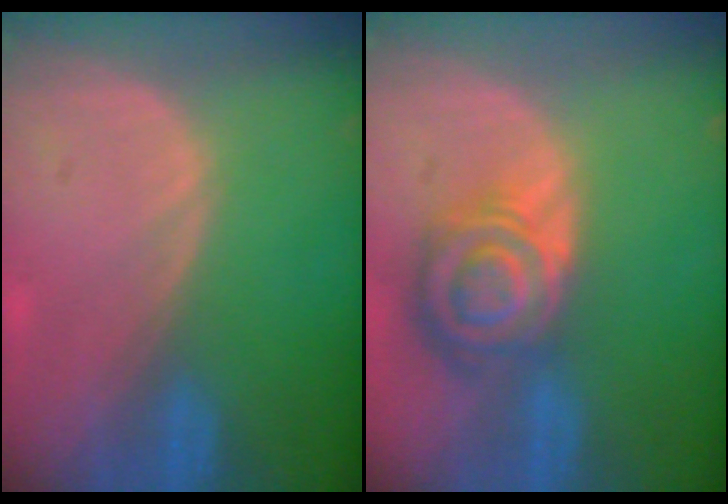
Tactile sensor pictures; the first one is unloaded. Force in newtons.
{"total": 8.6, "press": 7.5, "slide": 4.2}